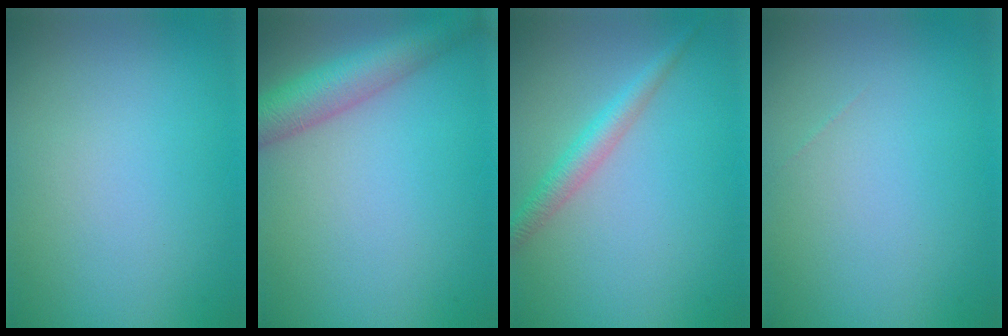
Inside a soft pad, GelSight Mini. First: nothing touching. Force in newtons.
{"total": 5.3, "press": 5.3, "slide": 0.2}
{"total": 2.5, "press": 2.5, "slide": 0.1}
{"total": 0.0}